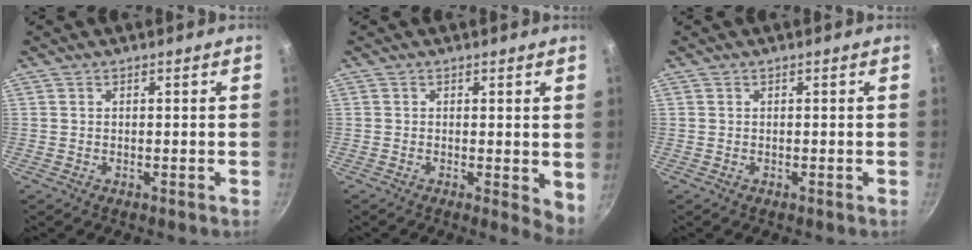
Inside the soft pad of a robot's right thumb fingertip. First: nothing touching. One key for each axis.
{"total": 4.0, "fx": 0.0, "fy": 1.6, "fz": 3.7, "tx": -0.045, "ty": -0.010, "tz": 0.000}
{"total": 0.0}